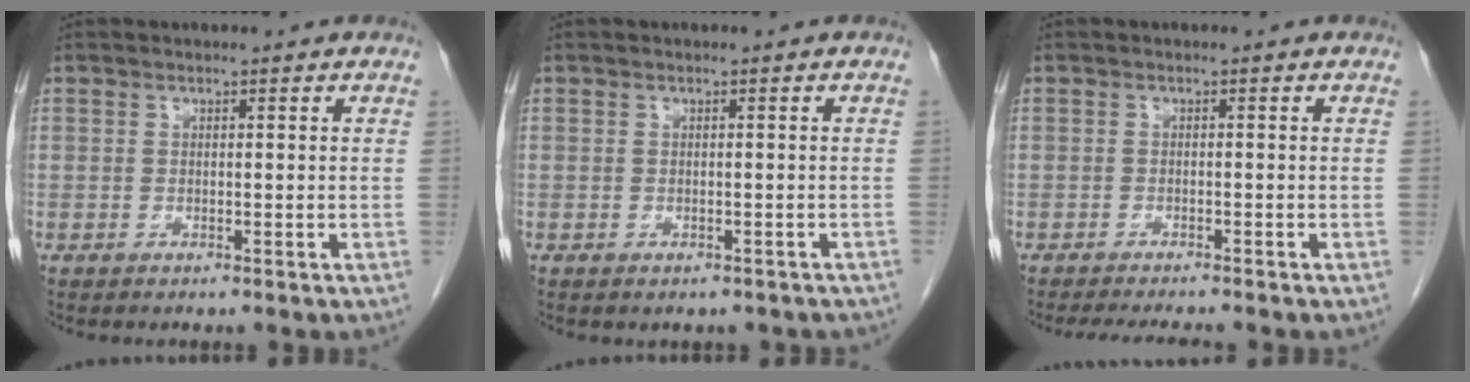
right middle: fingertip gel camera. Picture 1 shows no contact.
{"total": 2.6, "force": [-2.1, 1.3, 0.8], "torque": [-0.009, 0.000, -0.021]}
{"total": 5.0, "force": [-4.5, 0.3, 2.2], "torque": [-0.024, -0.012, -0.068]}